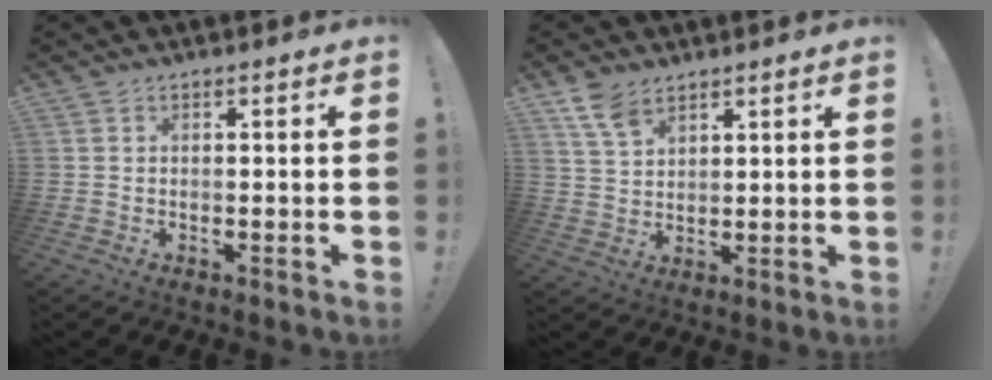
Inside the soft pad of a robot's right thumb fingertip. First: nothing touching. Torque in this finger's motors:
{"motor_torque": [-0.52, 0.65, -0.02, 0.63, 0.10]}